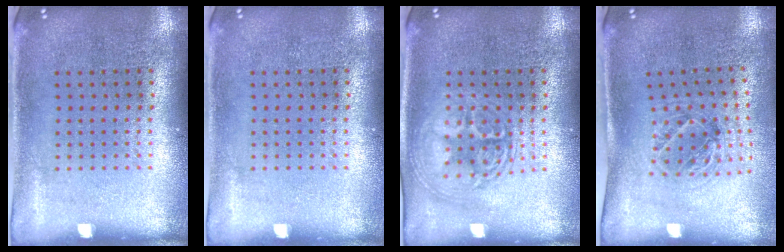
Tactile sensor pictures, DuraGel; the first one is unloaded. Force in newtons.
{"total": 0.0}
{"total": 2.8, "press": 2.8, "slide": 0.4}
{"total": 1.1, "press": 1.1, "slide": 0.4}